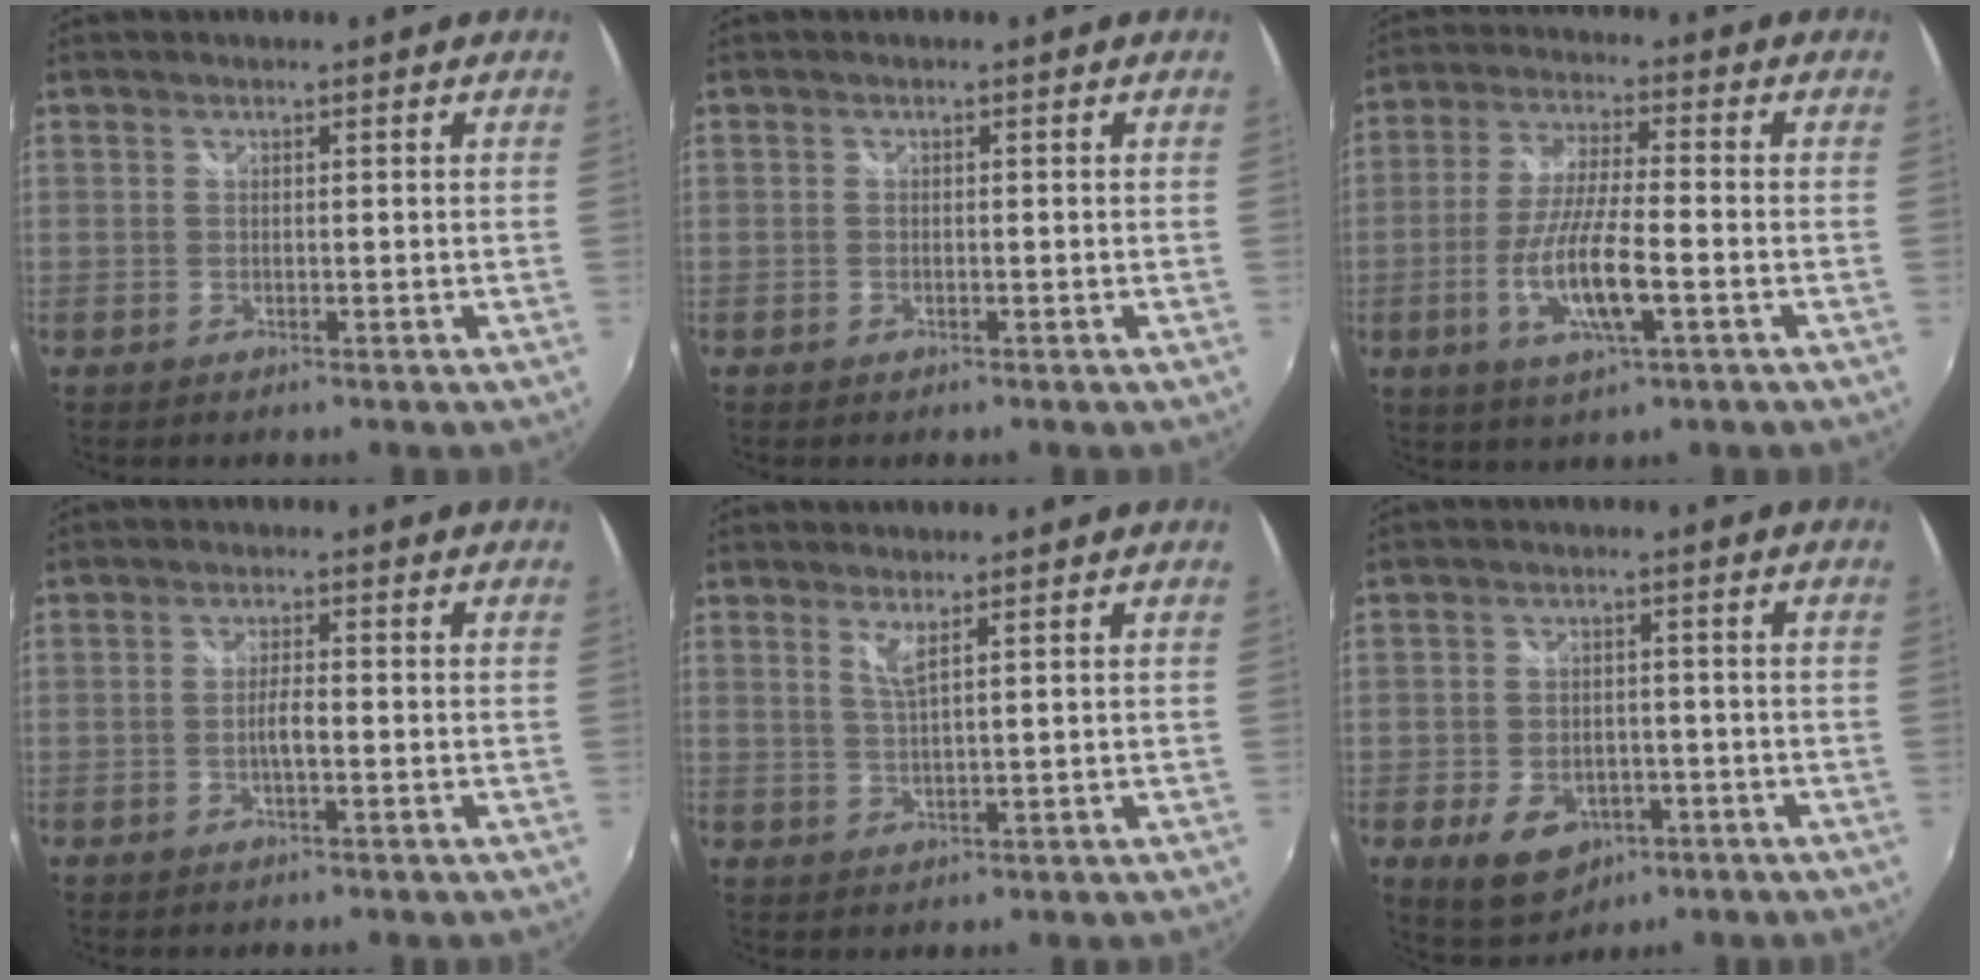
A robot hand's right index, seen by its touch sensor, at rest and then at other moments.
{"total": 0.7, "force": [-0.5, 0.6, 0.1], "torque": [-0.003, -0.003, -0.010]}
{"total": 11.0, "force": [-3.6, 2.1, 10.2], "torque": [-0.206, -0.010, -0.068]}
{"total": 2.4, "force": [-0.9, 0.4, 2.2], "torque": [-0.044, 0.002, -0.017]}
{"total": 2.4, "force": [1.4, -0.1, 1.9], "torque": [-0.039, -0.006, 0.024]}
{"total": 9.9, "force": [-4.6, 7.2, 5.1], "torque": [-0.127, -0.006, -0.061]}